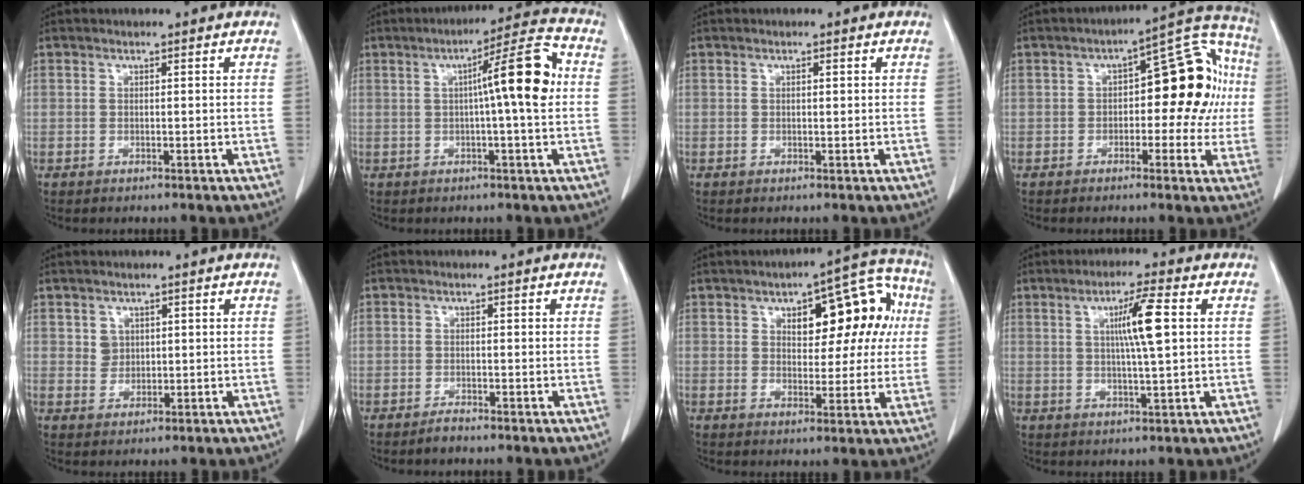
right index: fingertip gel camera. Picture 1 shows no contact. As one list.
[{"total": 9.7, "force": [0.9, 0.3, 9.7], "torque": [-0.141, 0.019, 0.007]}, {"total": 0.6, "force": [0.2, 0.2, 0.5], "torque": [-0.011, 0.000, 0.002]}, {"total": 14.3, "force": [0.7, 6.3, 12.8], "torque": [-0.155, 0.053, 0.010]}, {"total": 2.2, "force": [0.9, 1.9, 0.5], "torque": [0.000, -0.001, 0.019]}, {"total": 2.0, "force": [-1.9, 0.6, 0.2], "torque": [0.000, 0.000, -0.032]}, {"total": 12.7, "force": [3.6, 5.8, 10.6], "torque": [-0.121, 0.046, 0.048]}, {"total": 7.1, "force": [1.6, -0.1, 6.9], "torque": [-0.121, 0.000, 0.026]}]